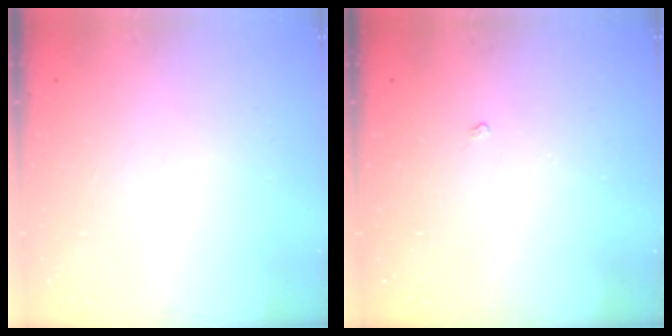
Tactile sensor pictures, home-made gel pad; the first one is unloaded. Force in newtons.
{"total": 2.3, "press": 2.3, "slide": 0.3}